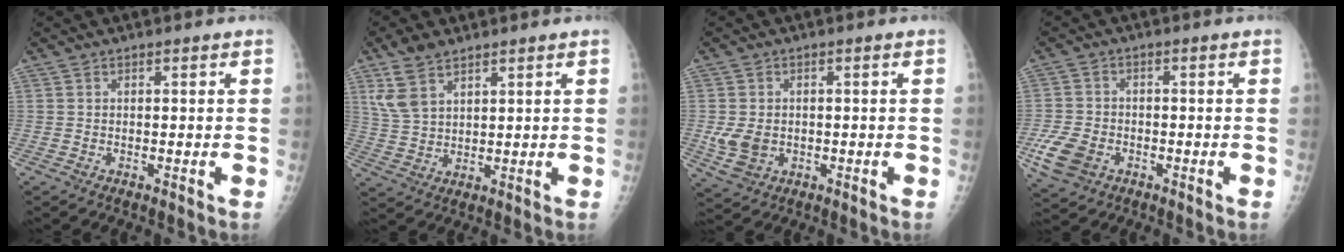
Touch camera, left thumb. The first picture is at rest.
{"total": 7.1, "force": [4.7, 3.5, 4.1], "torque": [-0.074, -0.015, 0.103]}
{"total": 5.2, "force": [-0.7, 4.1, 3.2], "torque": [-0.053, -0.003, -0.003]}
{"total": 7.5, "force": [-2.9, 5.5, 4.3], "torque": [-0.090, 0.008, -0.050]}